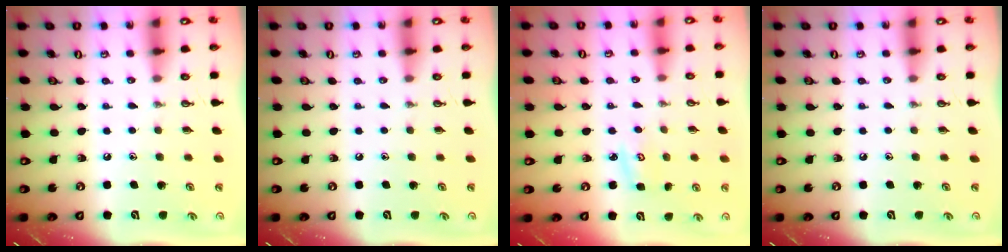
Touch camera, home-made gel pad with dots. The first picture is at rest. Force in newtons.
{"total": 0.0}
{"total": 3.5, "press": 3.5, "slide": 0.4}
{"total": 0.0}